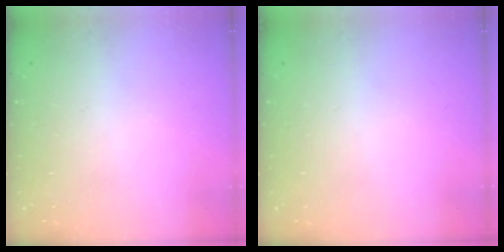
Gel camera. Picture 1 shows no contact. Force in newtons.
{"total": 0.0}